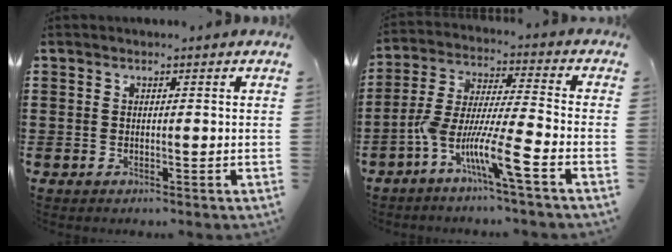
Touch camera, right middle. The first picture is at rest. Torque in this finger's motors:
{"motor_torque": [2.14, 0.00, 0.84, 0.21]}